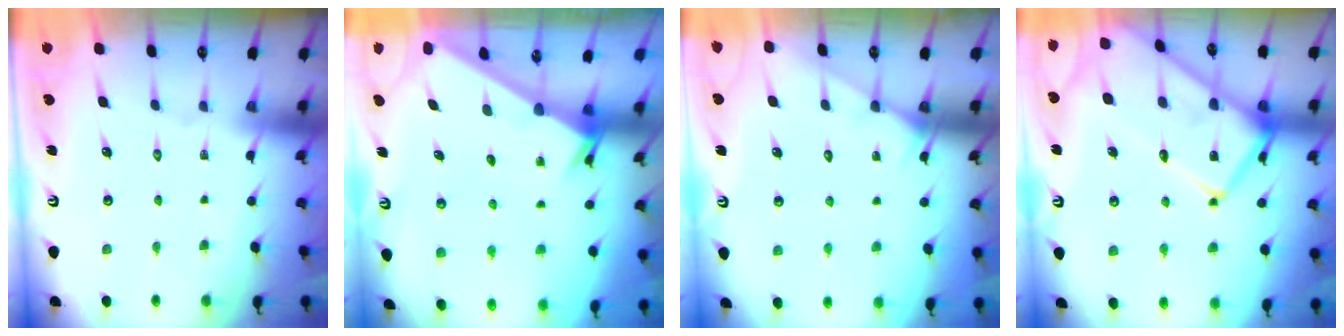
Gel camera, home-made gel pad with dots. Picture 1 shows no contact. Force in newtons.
{"total": 2.4, "press": 2.4, "slide": 0.2}
{"total": 4.8, "press": 4.8, "slide": 0.5}
{"total": 20.7, "press": 20.6, "slide": 1.7}